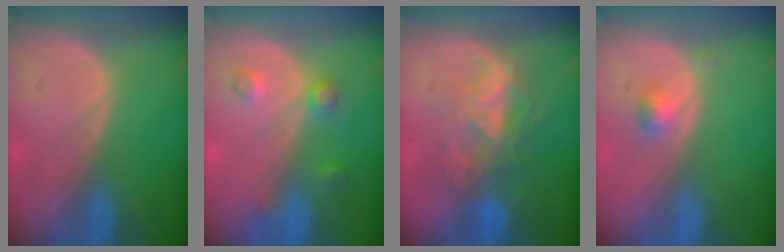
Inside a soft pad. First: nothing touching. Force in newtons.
{"total": 3.5, "press": 3.4, "slide": 1.0}
{"total": 7.8, "press": 7.1, "slide": 3.1}
{"total": 2.0, "press": 1.8, "slide": 0.8}